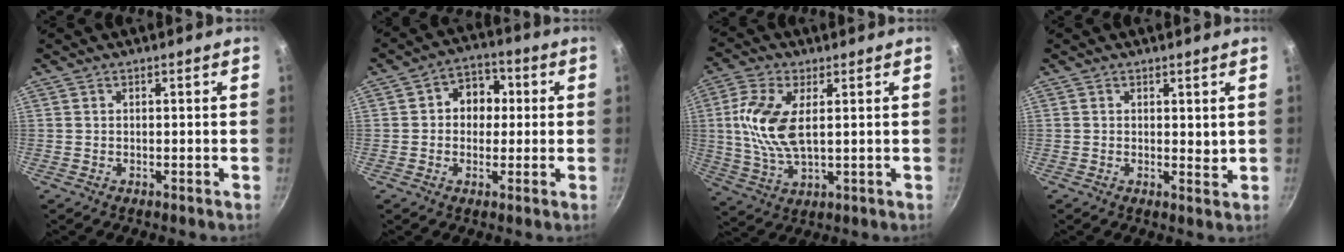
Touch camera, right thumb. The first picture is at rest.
{"total": 7.9, "force": [0.8, 6.4, 4.5], "torque": [-0.016, 0.014, 0.001]}
{"total": 11.5, "force": [1.9, 5.6, 9.9], "torque": [-0.205, -0.001, 0.040]}
{"total": 2.0, "force": [0.7, 1.1, 1.5], "torque": [-0.021, -0.003, 0.010]}